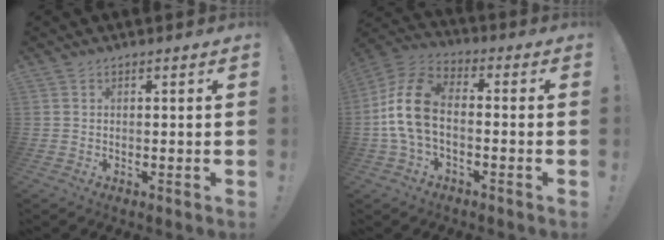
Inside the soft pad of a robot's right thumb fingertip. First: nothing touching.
{"total": 13.8, "force": [-1.1, 8.3, 11.0], "torque": [-0.229, 0.022, -0.015]}